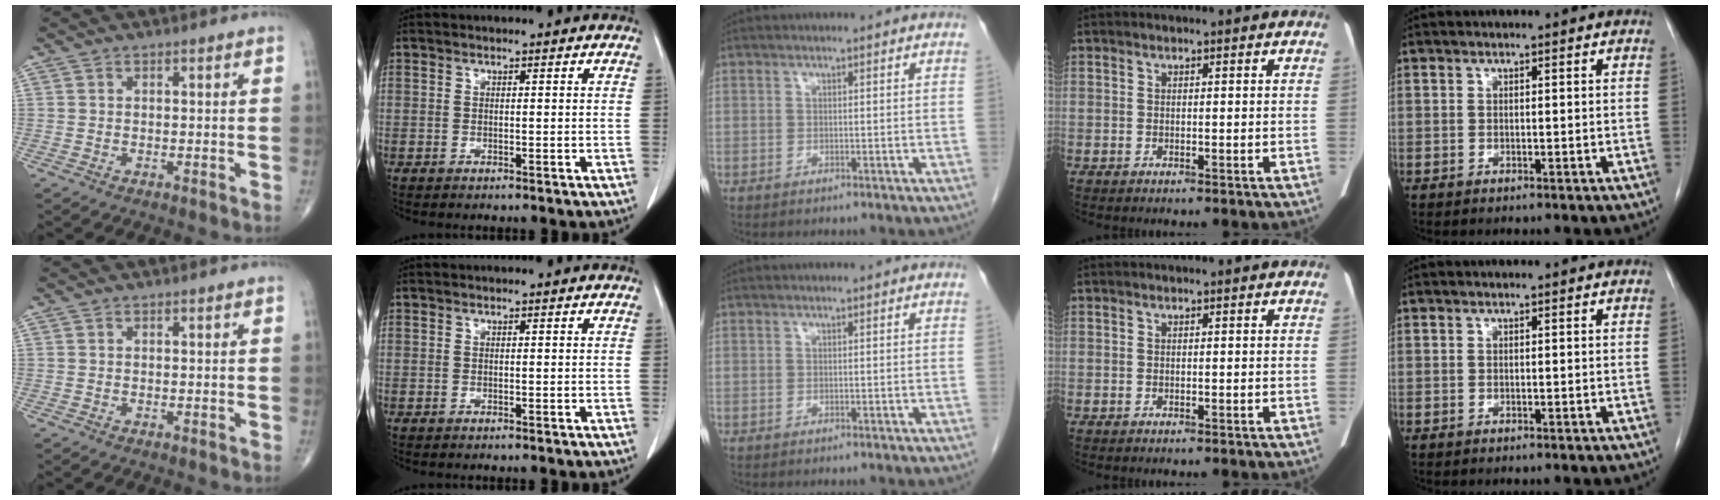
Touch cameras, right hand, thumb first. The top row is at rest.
{}